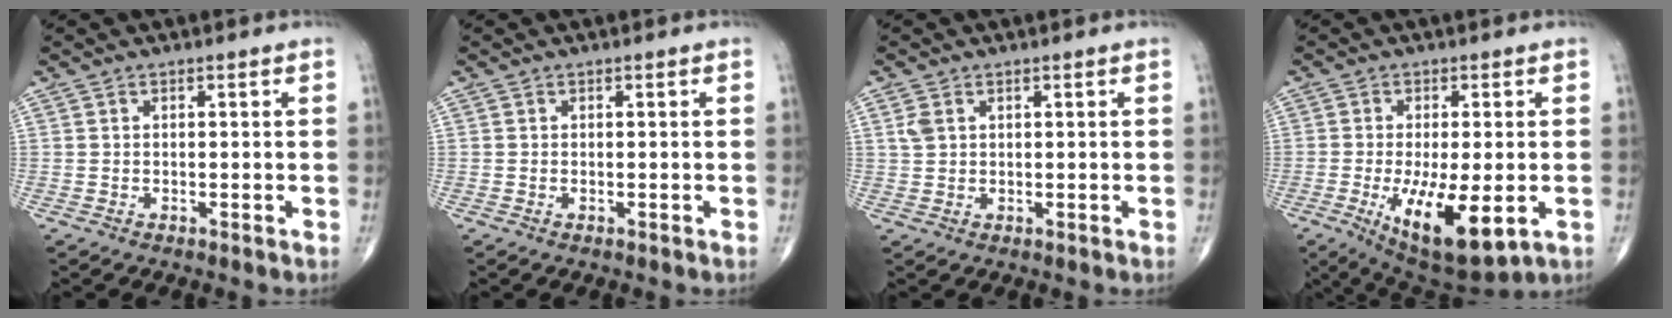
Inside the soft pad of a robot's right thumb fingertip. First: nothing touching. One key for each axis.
{"total": 0.0}
{"total": 2.2, "fx": 1.0, "fy": 1.5, "fz": 1.3, "tx": -0.028, "ty": 0.003, "tz": 0.026}
{"total": 14.0, "fx": -4.1, "fy": 4.9, "fz": 12.5, "tx": -0.209, "ty": -0.024, "tz": -0.049}